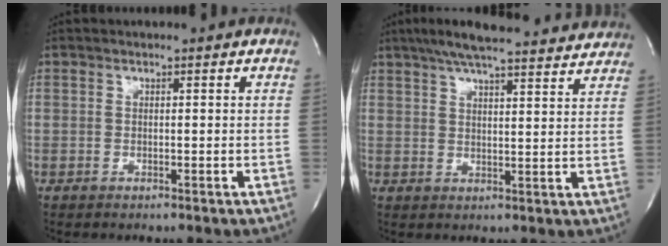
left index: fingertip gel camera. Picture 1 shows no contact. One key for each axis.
{"total": 20.2, "fx": 18.0, "fy": 2.4, "fz": 8.9, "tx": -0.141, "ty": 0.031, "tz": 0.240}